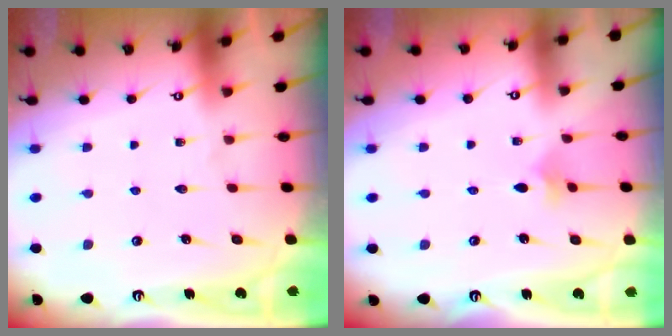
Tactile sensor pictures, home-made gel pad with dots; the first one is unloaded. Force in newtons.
{"total": 2.5, "press": 2.4, "slide": 0.6}